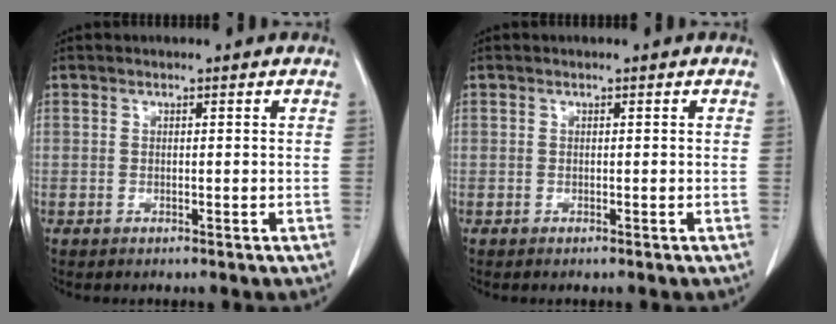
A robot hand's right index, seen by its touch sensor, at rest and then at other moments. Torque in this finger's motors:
{"motor_torque": [-0.01, 0.00, -0.02, 0.01]}